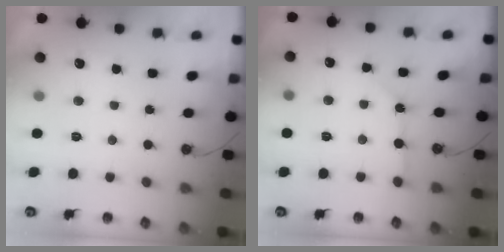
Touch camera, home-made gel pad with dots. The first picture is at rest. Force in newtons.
{"total": 3.8, "press": 3.8, "slide": 0.4}